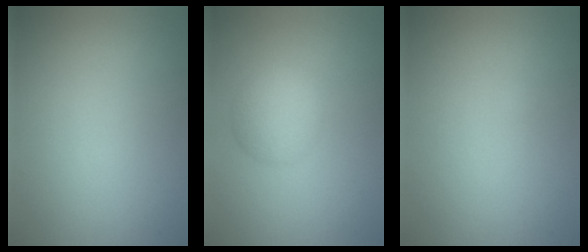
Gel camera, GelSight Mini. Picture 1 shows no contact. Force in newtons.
{"total": 3.1, "press": 3.1, "slide": 0.0}
{"total": 0.0}